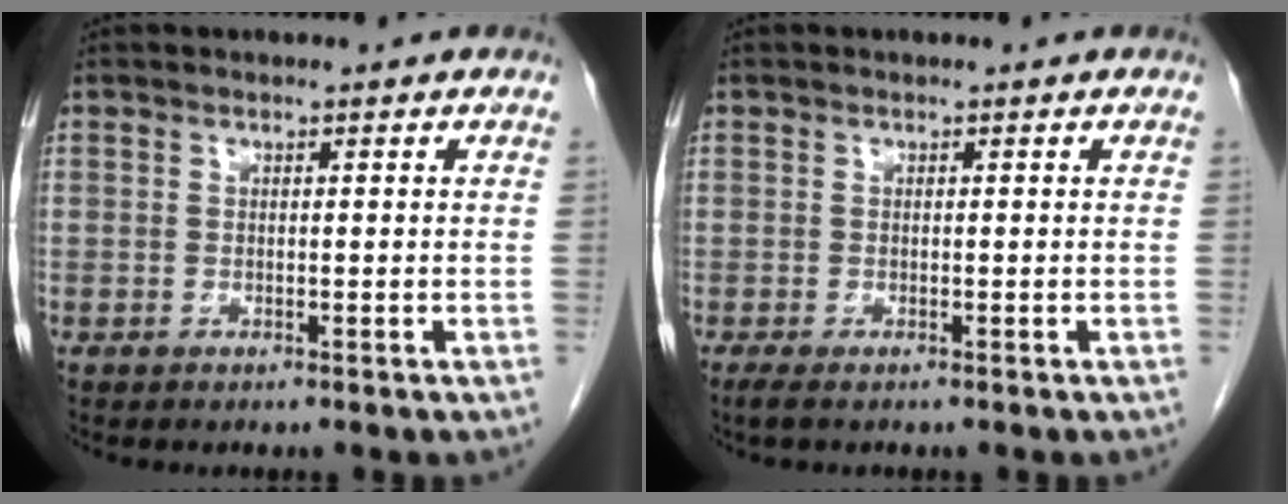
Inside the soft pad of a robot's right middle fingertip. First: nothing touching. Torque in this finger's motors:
{"motor_torque": [0.15, 0.01, 0.04, 0.02]}